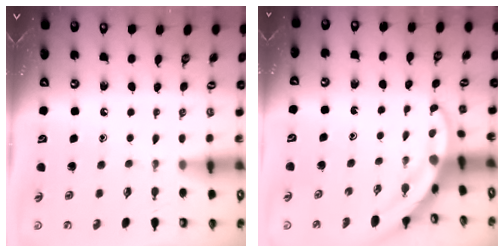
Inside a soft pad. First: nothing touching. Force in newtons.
{"total": 3.1, "press": 3.1, "slide": 0.3}